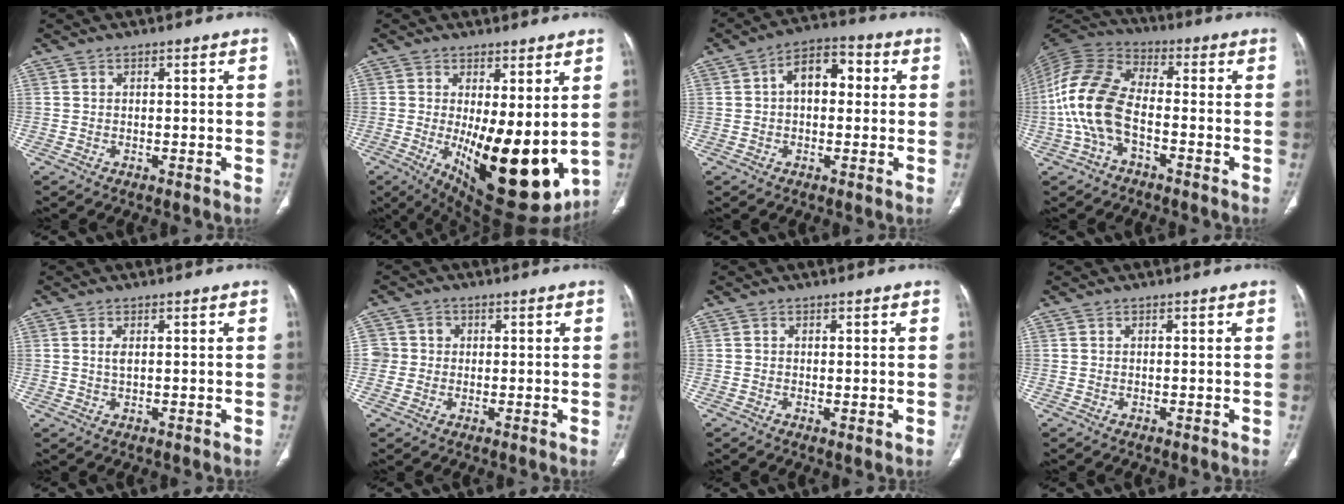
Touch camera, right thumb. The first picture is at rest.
{"total": 19.3, "force": [-1.6, 7.7, 17.7], "torque": [-0.249, -0.042, 0.004]}
{"total": 8.6, "force": [1.2, 5.3, 6.7], "torque": [-0.083, 0.027, 0.010]}
{"total": 14.1, "force": [-3.2, 7.9, 11.2], "torque": [-0.245, 0.034, -0.069]}
{"total": 1.7, "force": [0.5, 0.7, 1.5], "torque": [-0.033, -0.001, 0.013]}
{"total": 3.9, "force": [0.3, 3.9, 0.4], "torque": [0.022, 0.011, 0.005]}
{"total": 0.9, "force": [-0.1, 0.3, 0.8], "torque": [-0.019, -0.005, -0.001]}
{"total": 0.0}